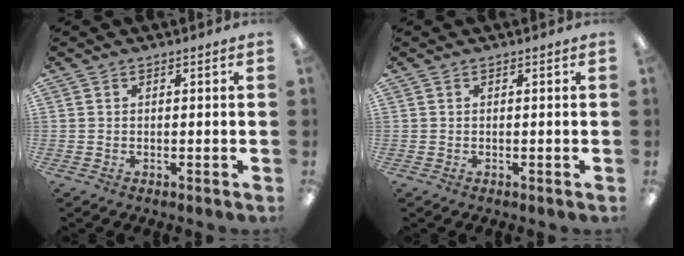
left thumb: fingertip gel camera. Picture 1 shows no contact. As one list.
[{"total": 0.0}]